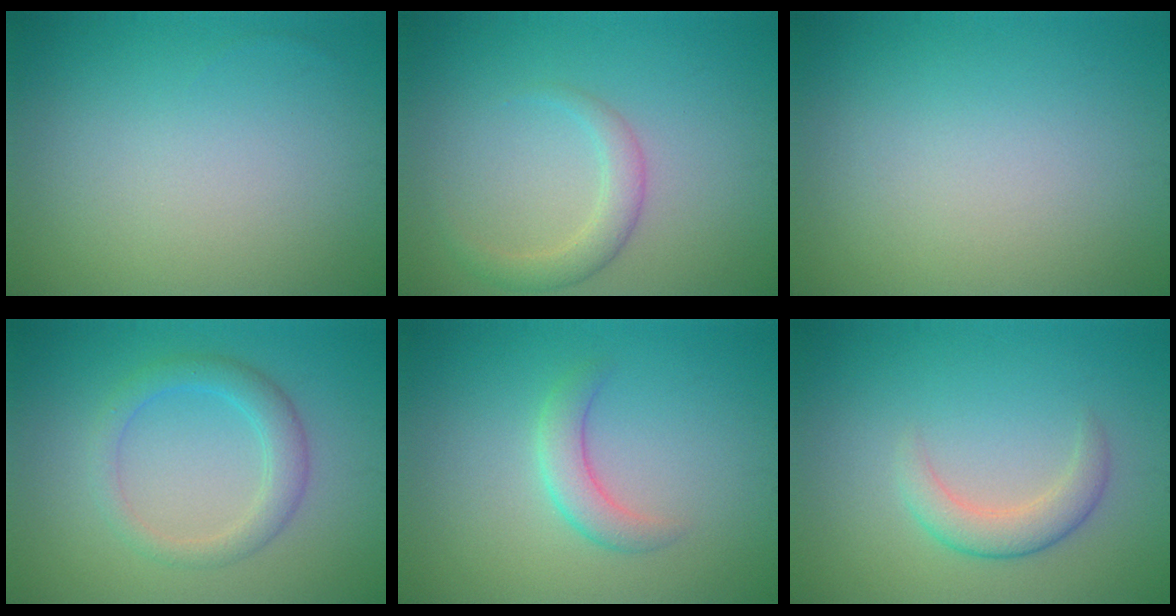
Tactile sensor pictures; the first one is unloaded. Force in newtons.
{"total": 2.4, "press": 2.4, "slide": 0.1}
{"total": 0.0}
{"total": 3.1, "press": 3.1, "slide": 0.2}
{"total": 2.4, "press": 2.4, "slide": 0.1}
{"total": 2.8, "press": 2.8, "slide": 0.2}